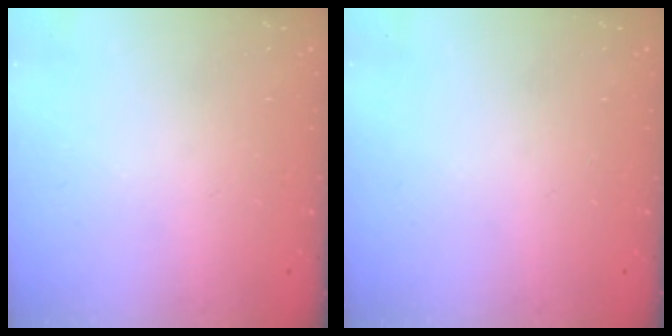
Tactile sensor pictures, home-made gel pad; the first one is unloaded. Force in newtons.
{"total": 0.0}